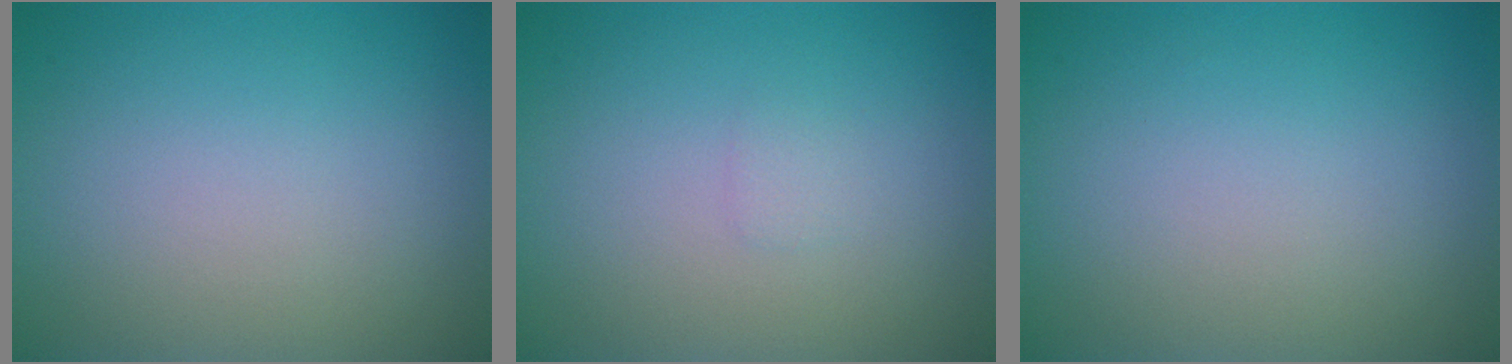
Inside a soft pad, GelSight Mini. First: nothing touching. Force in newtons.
{"total": 0.6, "press": 0.6, "slide": 0.0}
{"total": 0.0}